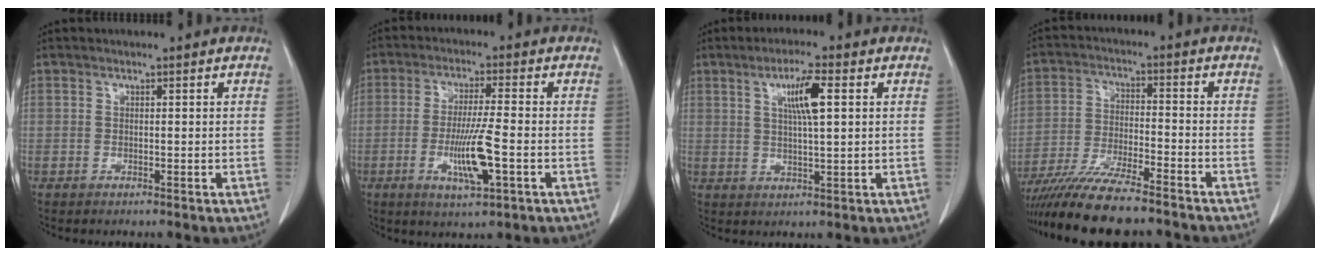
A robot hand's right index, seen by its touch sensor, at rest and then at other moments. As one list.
[{"total": 8.1, "force": [-2.4, 0.4, 7.8], "torque": [-0.146, -0.012, -0.040]}, {"total": 6.1, "force": [2.0, 0.4, 5.7], "torque": [-0.102, 0.002, 0.034]}, {"total": 14.2, "force": [-12.1, 1.3, 7.3], "torque": [-0.130, -0.026, -0.205]}]